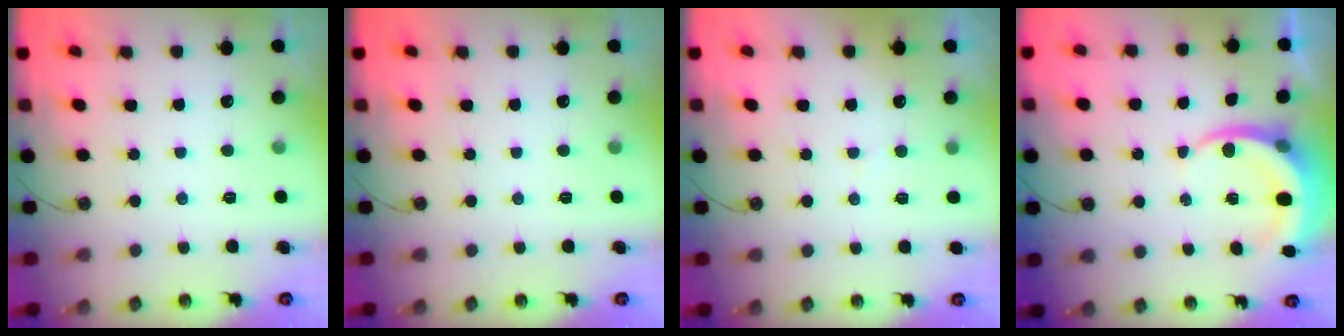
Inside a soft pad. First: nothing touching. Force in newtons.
{"total": 0.0}
{"total": 4.3, "press": 3.9, "slide": 1.7}
{"total": 7.4, "press": 7.3, "slide": 0.9}